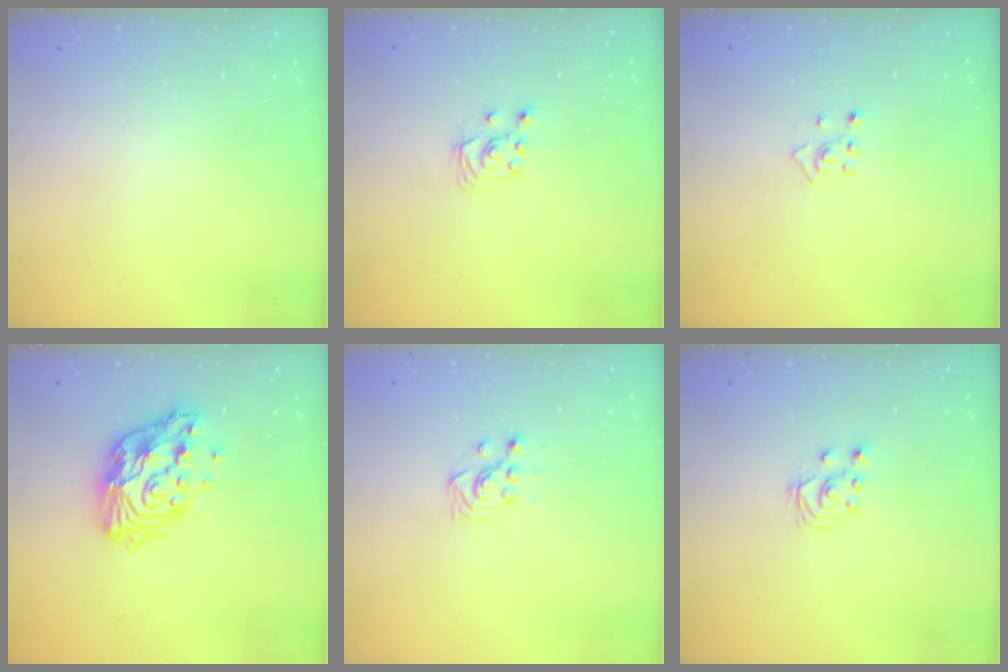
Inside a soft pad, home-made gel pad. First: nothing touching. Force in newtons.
{"total": 3.0, "press": 3.0, "slide": 0.3}
{"total": 4.2, "press": 4.1, "slide": 0.7}
{"total": 12.4, "press": 12.3, "slide": 1.1}
{"total": 2.7, "press": 2.7, "slide": 0.3}
{"total": 2.8, "press": 2.7, "slide": 0.7}